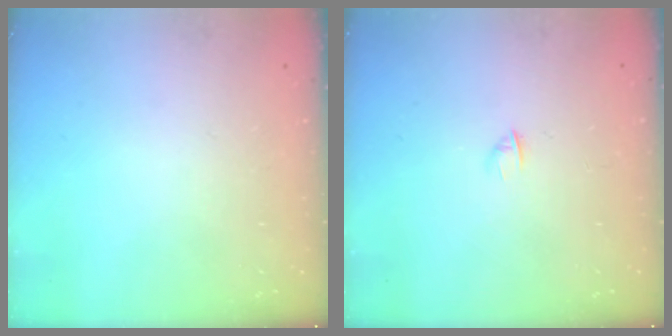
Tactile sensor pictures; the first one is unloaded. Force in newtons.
{"total": 1.9, "press": 1.8, "slide": 0.5}